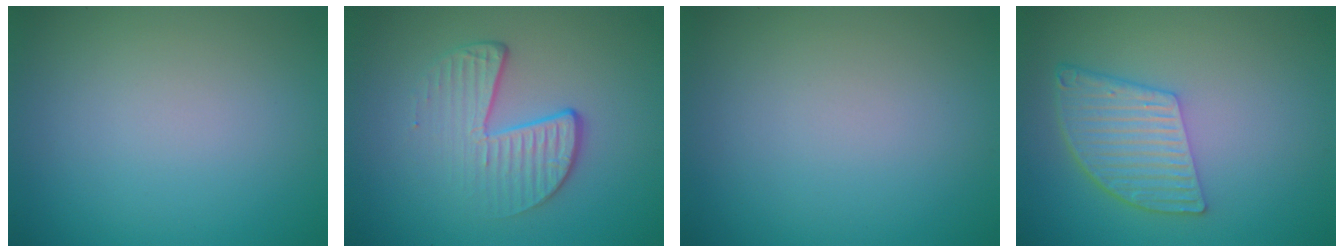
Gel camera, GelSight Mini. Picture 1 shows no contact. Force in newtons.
{"total": 4.3, "press": 2.7, "slide": 3.3}
{"total": 0.0}
{"total": 5.6, "press": 4.1, "slide": 3.7}